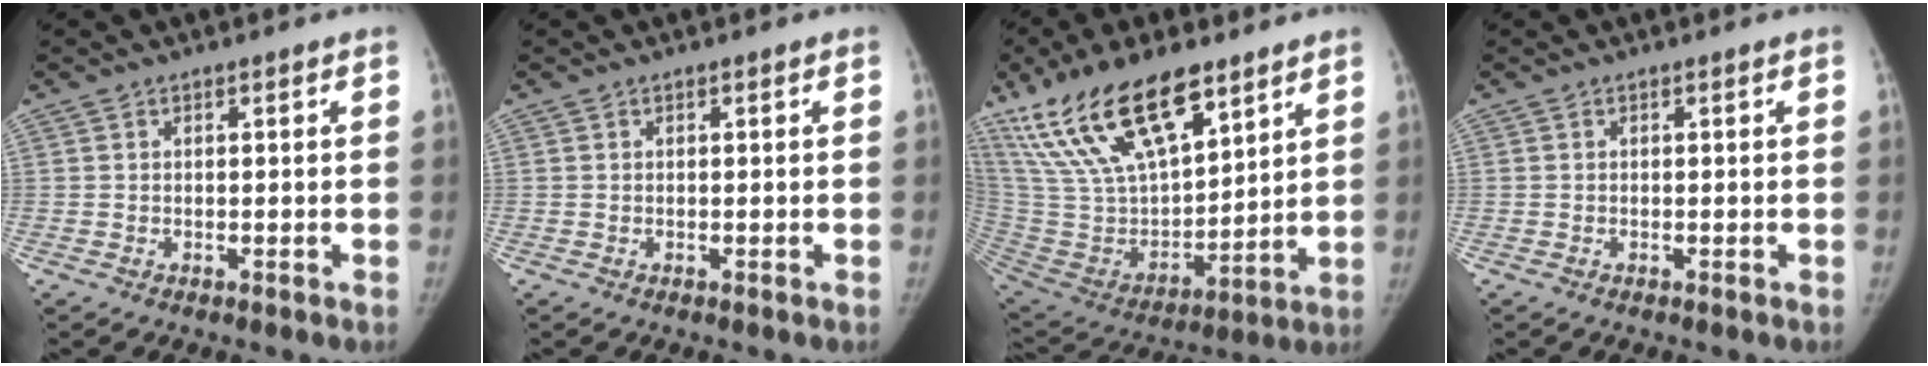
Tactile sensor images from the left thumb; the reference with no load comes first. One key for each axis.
{"total": 0.0}
{"total": 25.7, "fx": 16.3, "fy": 10.9, "fz": 16.5, "tx": -0.292, "ty": -0.044, "tz": 0.311}
{"total": 0.0}